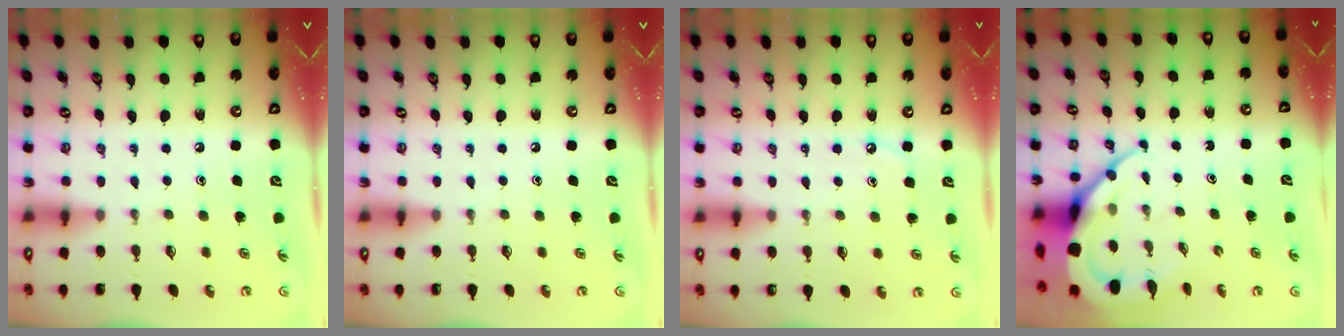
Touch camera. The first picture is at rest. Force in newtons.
{"total": 0.0}
{"total": 4.0, "press": 4.0, "slide": 0.2}
{"total": 10.9, "press": 10.8, "slide": 1.4}